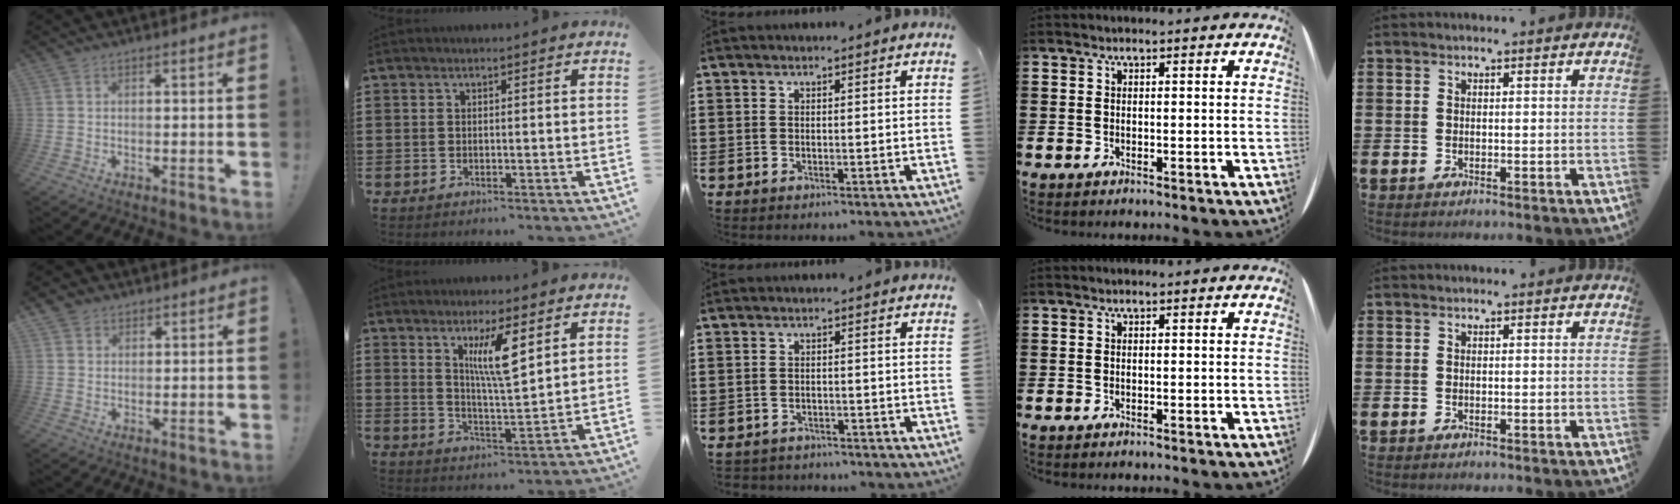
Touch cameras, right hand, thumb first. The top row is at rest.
{"thumb": {"total": 3.1, "force": [2.1, 2.3, 0.4], "torque": [0.001, -0.008, 0.037]}, "index": {"total": 7.4, "force": [3.6, 1.3, 6.4], "torque": [-0.117, -0.004, 0.056]}, "middle": {"total": 1.6, "force": [-1.5, 0.2, -0.2], "torque": [-0.004, -0.001, -0.035]}}